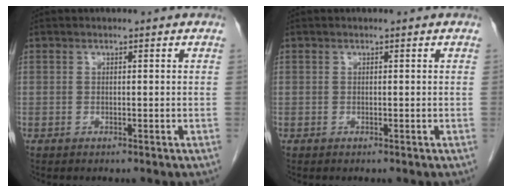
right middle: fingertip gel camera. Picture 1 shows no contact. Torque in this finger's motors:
{"motor_torque": [-0.12, 0.11, -0.01, 0.00]}